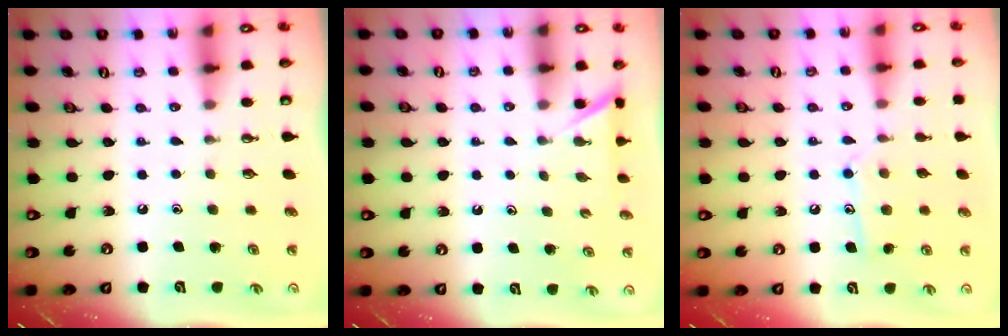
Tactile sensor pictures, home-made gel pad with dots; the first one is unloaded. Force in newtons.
{"total": 1.6, "press": 1.6, "slide": 0.2}
{"total": 10.8, "press": 10.7, "slide": 0.5}